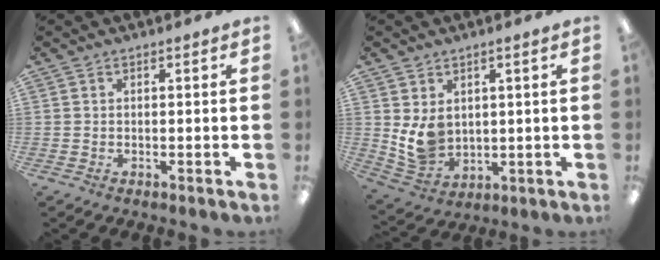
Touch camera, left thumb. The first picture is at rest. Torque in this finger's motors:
{"motor_torque": [0.84, 1.51, 0.57, -0.65, 0.05]}